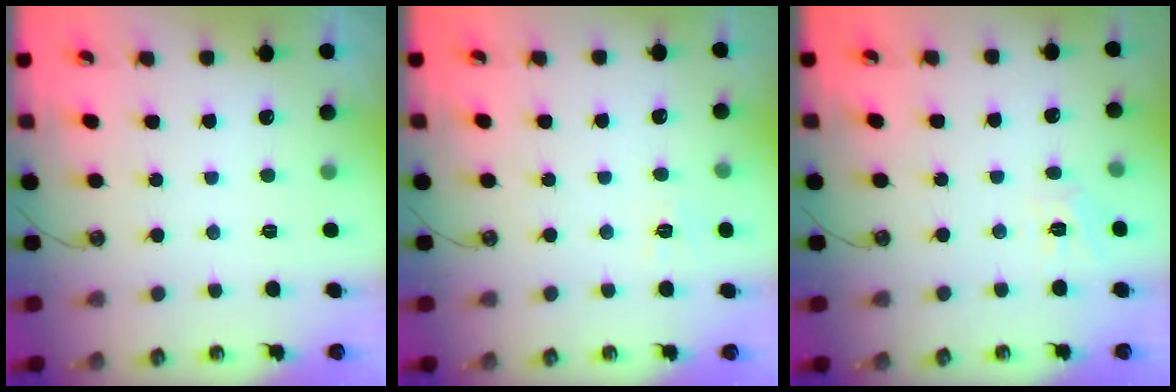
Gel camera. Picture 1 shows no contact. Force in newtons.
{"total": 6.5, "press": 6.4, "slide": 0.6}
{"total": 5.8, "press": 5.8, "slide": 0.5}